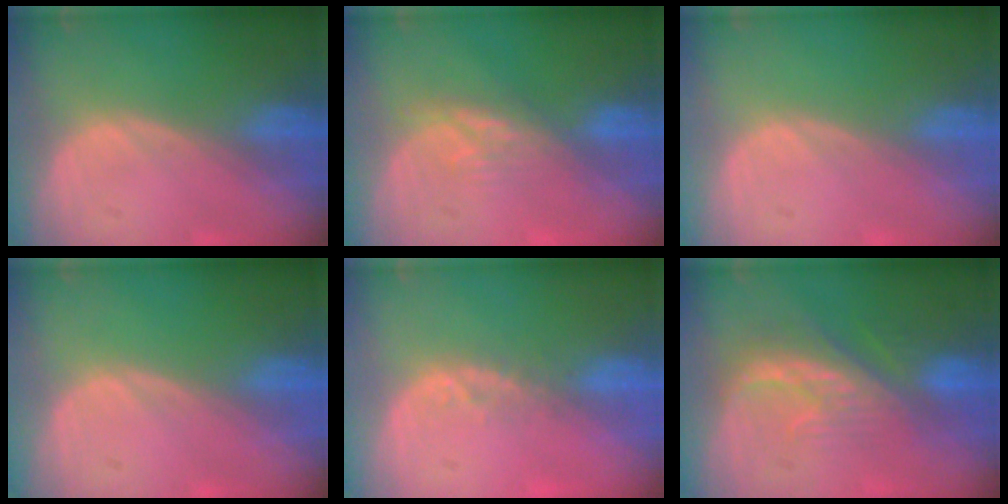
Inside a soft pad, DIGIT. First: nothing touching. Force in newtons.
{"total": 3.3, "press": 3.2, "slide": 0.5}
{"total": 0.0}
{"total": 0.0}
{"total": 2.1, "press": 1.8, "slide": 1.1}
{"total": 8.0, "press": 7.3, "slide": 3.4}